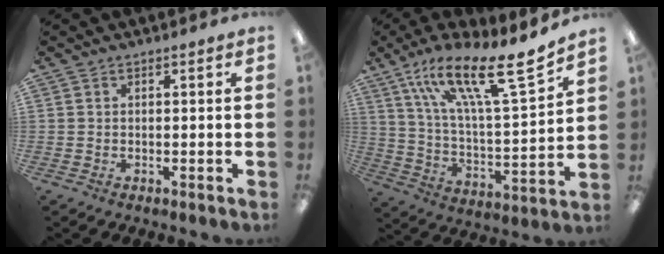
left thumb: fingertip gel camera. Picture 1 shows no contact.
{"total": 21.2, "force": [14.2, 5.2, 14.9], "torque": [-0.250, -0.085, 0.232]}